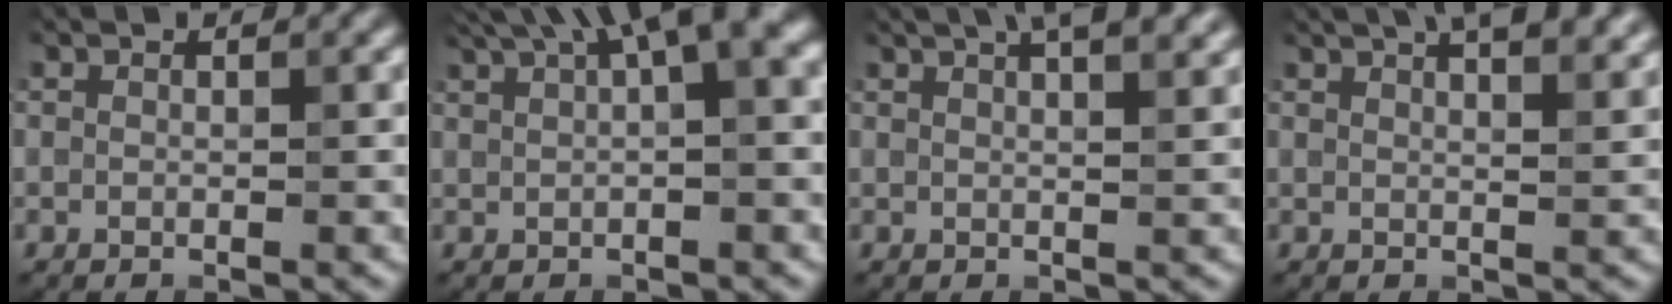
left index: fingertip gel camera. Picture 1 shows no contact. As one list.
[{"total": 7.6, "force": [4.0, 1.9, 6.2], "torque": [-0.088, 0.029, 0.068]}, {"total": 8.1, "force": [5.1, 3.5, 5.3], "torque": [-0.028, 0.052, 0.035]}, {"total": 9.0, "force": [5.9, 3.8, 5.6], "torque": [-0.034, 0.051, 0.044]}]